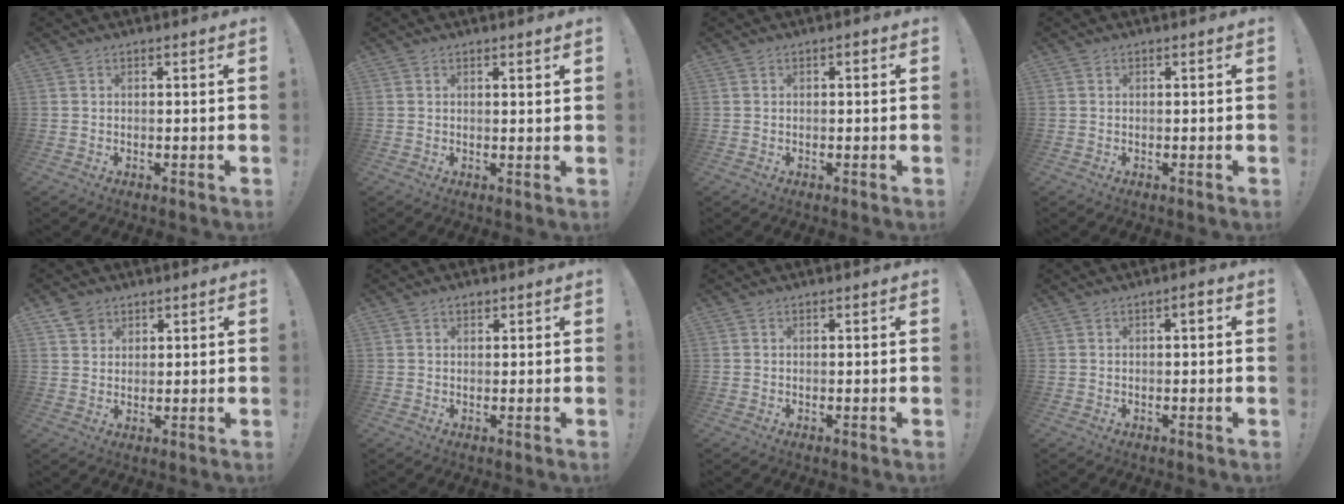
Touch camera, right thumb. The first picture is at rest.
{"total": 1.3, "force": [1.1, -0.1, 0.8], "torque": [-0.002, -0.008, 0.016]}
{"total": 0.6, "force": [-0.2, 0.3, 0.5], "torque": [-0.011, 0.003, -0.004]}
{"total": 0.0}
{"total": 4.1, "force": [2.7, 2.9, 0.8], "torque": [-0.006, -0.011, 0.050]}
{"total": 1.0, "force": [0.7, 0.6, 0.4], "torque": [-0.004, 0.000, 0.013]}
{"total": 0.0}
{"total": 1.6, "force": [0.0, 0.3, 1.6], "torque": [-0.025, 0.003, -0.005]}